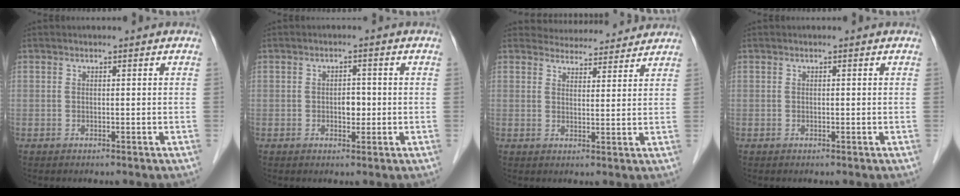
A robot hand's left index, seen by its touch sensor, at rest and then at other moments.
{"total": 2.2, "force": [-0.5, 1.4, 1.7], "torque": [-0.025, 0.001, -0.006]}
{"total": 8.1, "force": [7.9, 1.8, 0.6], "torque": [0.001, 0.012, 0.096]}
{"total": 0.0}